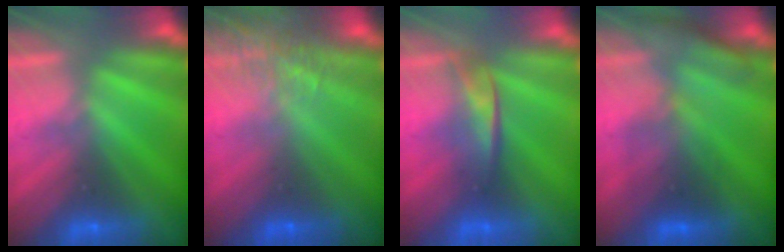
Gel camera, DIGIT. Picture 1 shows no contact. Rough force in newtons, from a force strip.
{"total": 7.3}
{"total": 2.1}
{"total": 2.7}